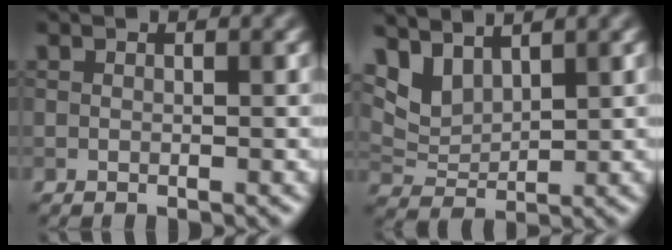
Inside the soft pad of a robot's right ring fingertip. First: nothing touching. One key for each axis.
{"total": 3.8, "fx": 2.9, "fy": 1.6, "fz": 1.7, "tx": -0.045, "ty": -0.003, "tz": 0.060}